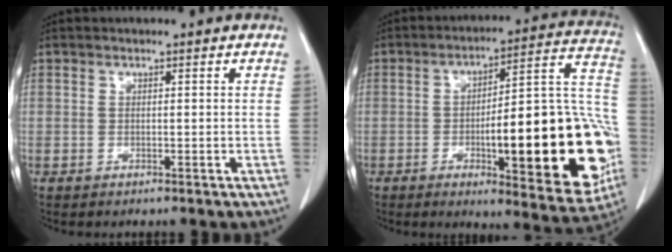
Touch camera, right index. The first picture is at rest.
{"total": 25.5, "force": [-5.6, 5.7, 24.2], "torque": [-0.259, 0.021, -0.064]}